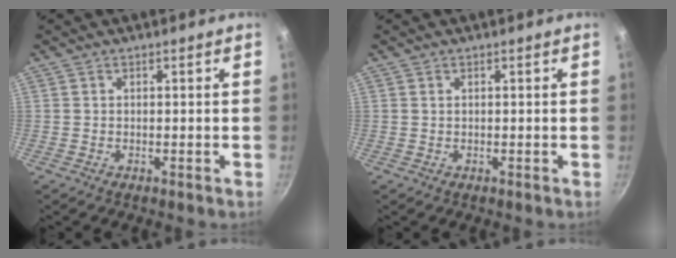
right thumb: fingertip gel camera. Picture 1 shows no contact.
{"total": 0.0}